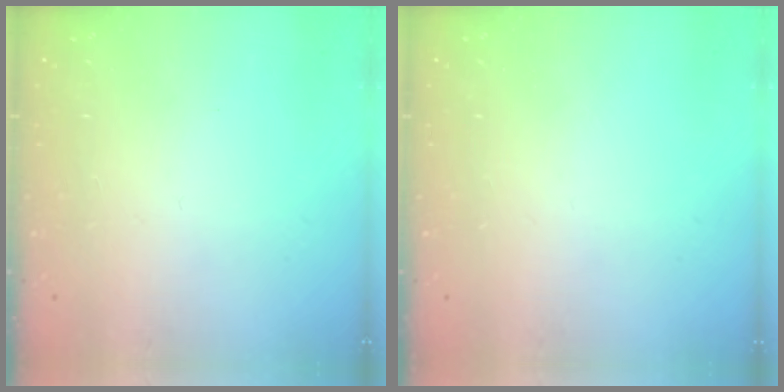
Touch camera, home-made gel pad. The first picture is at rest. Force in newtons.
{"total": 0.0}